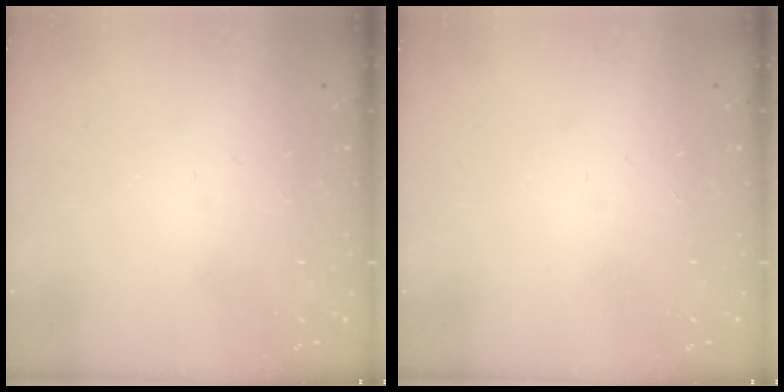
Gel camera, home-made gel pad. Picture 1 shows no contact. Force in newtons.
{"total": 0.0}